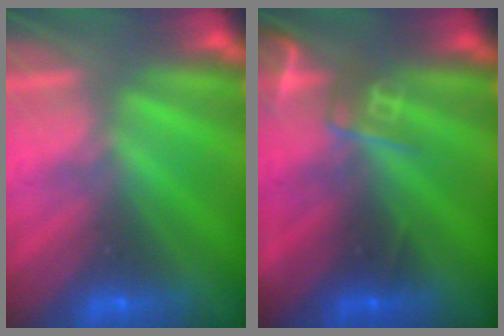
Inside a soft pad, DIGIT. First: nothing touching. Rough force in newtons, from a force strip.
{"total": 2.7}